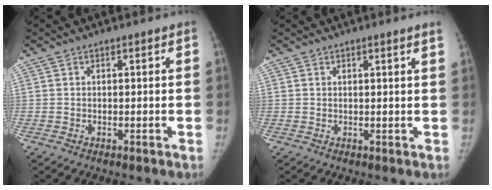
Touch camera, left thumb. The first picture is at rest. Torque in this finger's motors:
{"motor_torque": [-0.11, -0.05, -0.01, 0.19, 0.00]}